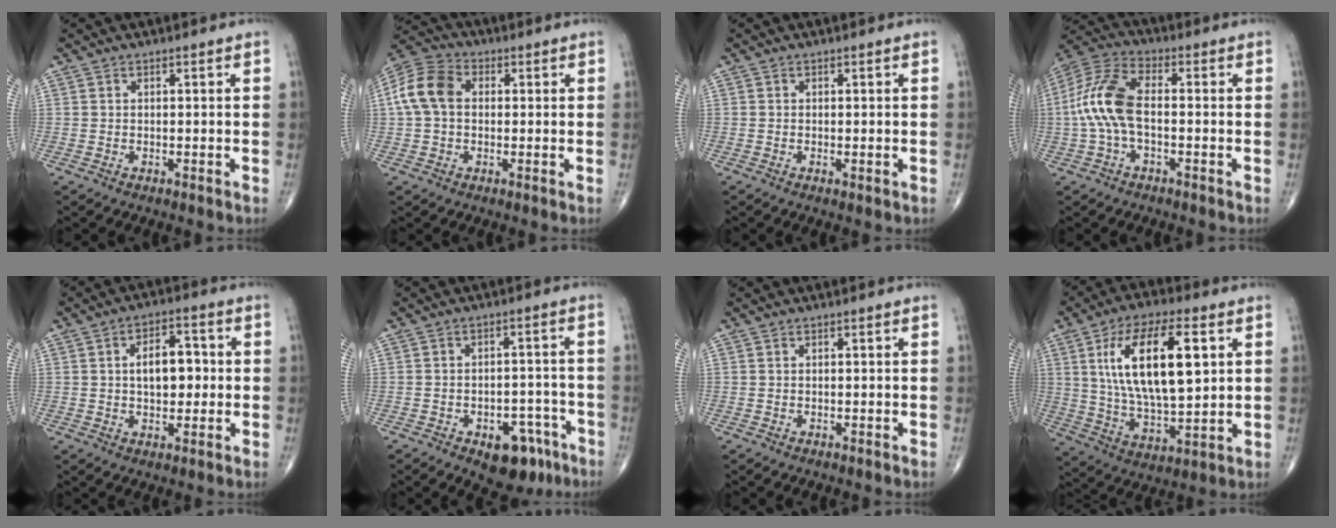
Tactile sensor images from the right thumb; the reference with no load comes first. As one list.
[{"total": 9.7, "force": [1.0, 6.9, 6.7], "torque": [-0.136, 0.029, 0.010]}, {"total": 0.6, "force": [-0.1, 0.2, 0.6], "torque": [-0.013, -0.003, -0.001]}, {"total": 11.7, "force": [-1.1, 5.7, 10.1], "torque": [-0.229, 0.031, -0.029]}, {"total": 8.4, "force": [0.6, 4.8, 6.9], "torque": [-0.087, 0.013, 0.007]}, {"total": 9.9, "force": [-5.6, 5.6, 5.9], "torque": [-0.045, 0.043, -0.067]}, {"total": 0.0}, {"total": 20.0, "force": [5.4, 8.2, 17.4], "torque": [-0.299, -0.012, 0.098]}]